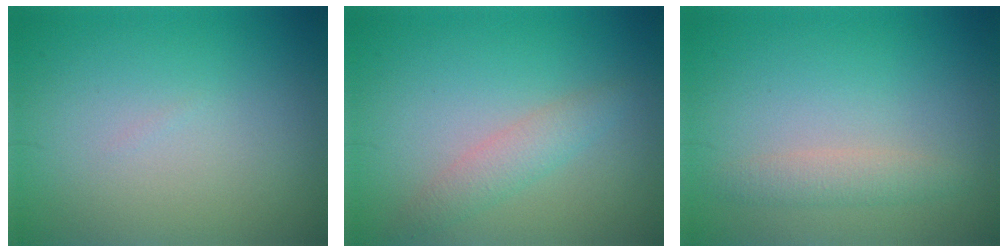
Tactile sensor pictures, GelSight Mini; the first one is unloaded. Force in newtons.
{"total": 2.1, "press": 2.1, "slide": 0.1}
{"total": 1.8, "press": 1.8, "slide": 0.2}